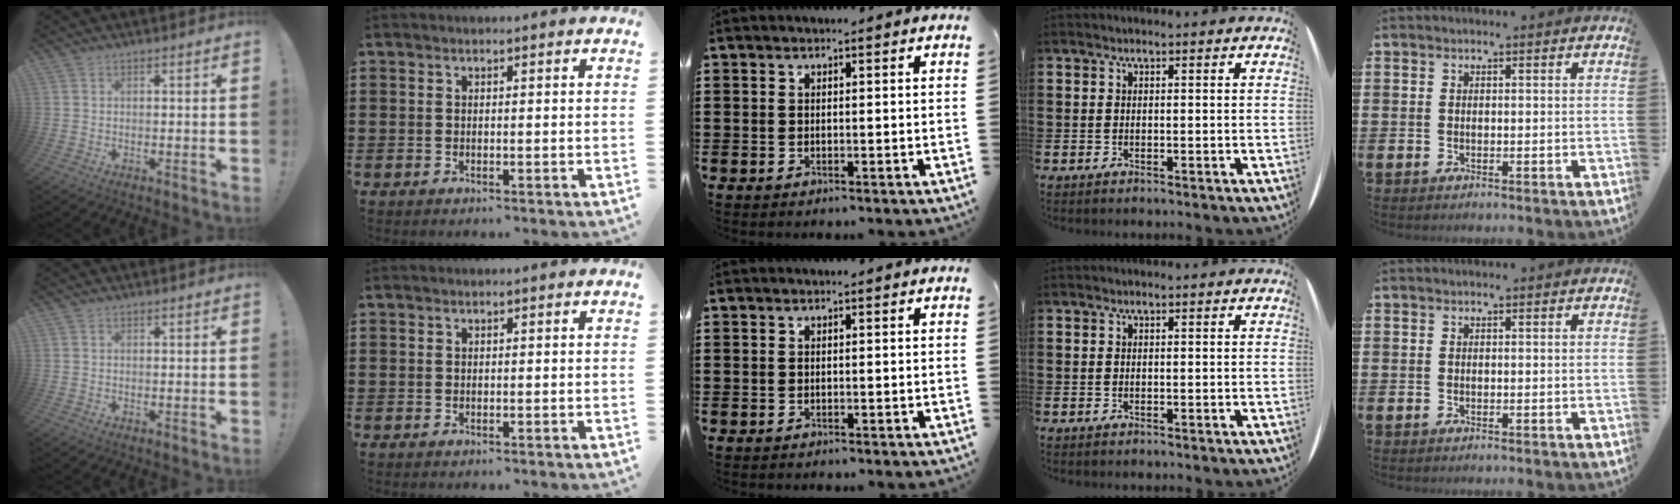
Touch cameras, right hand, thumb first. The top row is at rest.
{}